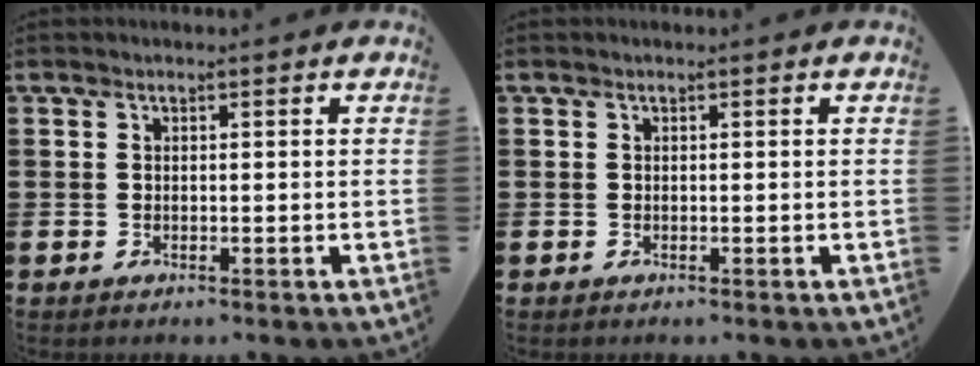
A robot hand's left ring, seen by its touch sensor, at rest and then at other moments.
{"total": 0.0}